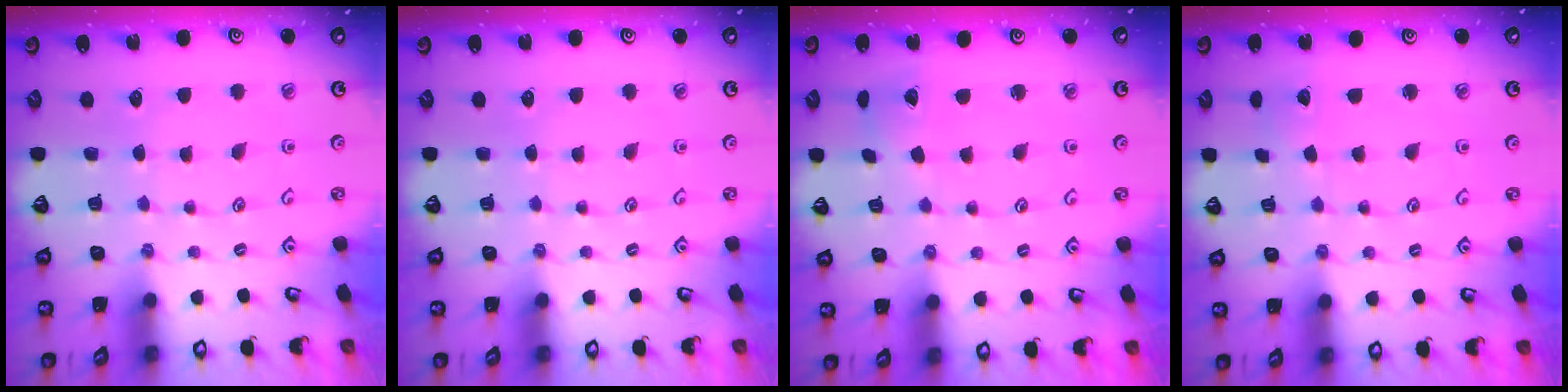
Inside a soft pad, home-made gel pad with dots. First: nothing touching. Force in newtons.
{"total": 0.0}
{"total": 4.5, "press": 4.4, "slide": 0.6}
{"total": 3.1, "press": 3.1, "slide": 0.3}